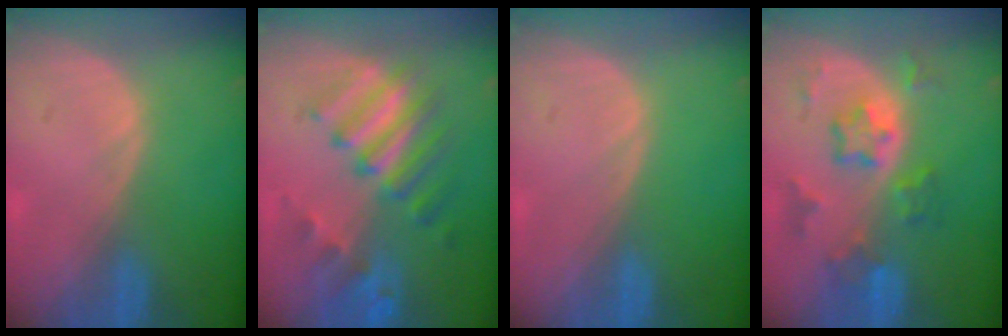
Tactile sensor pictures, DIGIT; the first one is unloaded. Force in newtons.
{"total": 9.5, "press": 8.4, "slide": 4.5}
{"total": 0.0}
{"total": 7.2, "press": 6.4, "slide": 3.2}